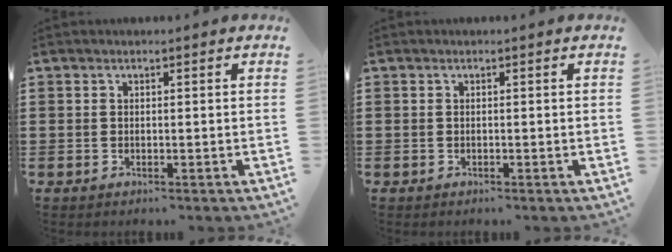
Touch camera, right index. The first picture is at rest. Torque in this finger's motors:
{"motor_torque": [-0.03, 0.03, 0.00, 0.00]}